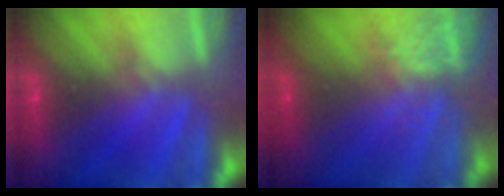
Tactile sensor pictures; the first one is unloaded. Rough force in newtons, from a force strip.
{"total": 3.7}